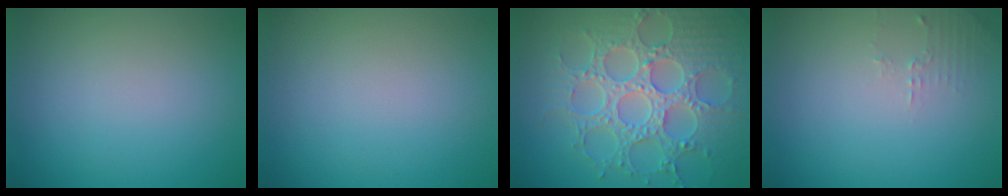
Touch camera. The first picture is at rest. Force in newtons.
{"total": 0.0}
{"total": 8.3, "press": 6.5, "slide": 5.1}
{"total": 1.2, "press": 1.2, "slide": 0.4}